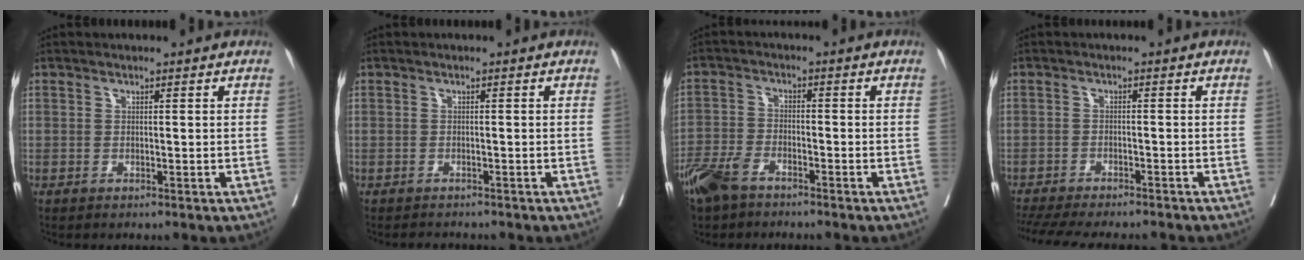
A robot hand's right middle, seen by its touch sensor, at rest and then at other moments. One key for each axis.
{"total": 2.0, "fx": -1.9, "fy": 0.6, "fz": 0.2, "tx": -0.006, "ty": -0.007, "tz": -0.027}
{"total": 6.6, "fx": -5.1, "fy": 2.6, "fz": 3.3, "tx": -0.077, "ty": -0.009, "tz": -0.100}
{"total": 15.5, "fx": -13.8, "fy": 3.0, "fz": 6.6, "tx": -0.150, "ty": -0.025, "tz": -0.189}